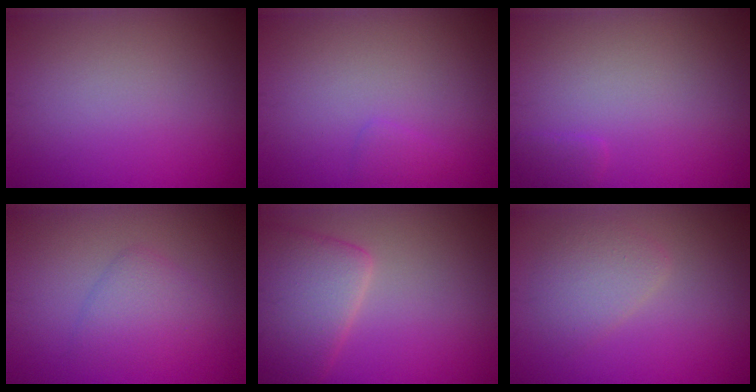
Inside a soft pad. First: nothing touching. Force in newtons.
{"total": 0.9, "press": 0.9, "slide": 0.0}
{"total": 0.9, "press": 0.9, "slide": 0.1}
{"total": 2.6, "press": 2.6, "slide": 0.2}
{"total": 5.9, "press": 5.9, "slide": 0.2}
{"total": 2.5, "press": 2.5, "slide": 0.1}